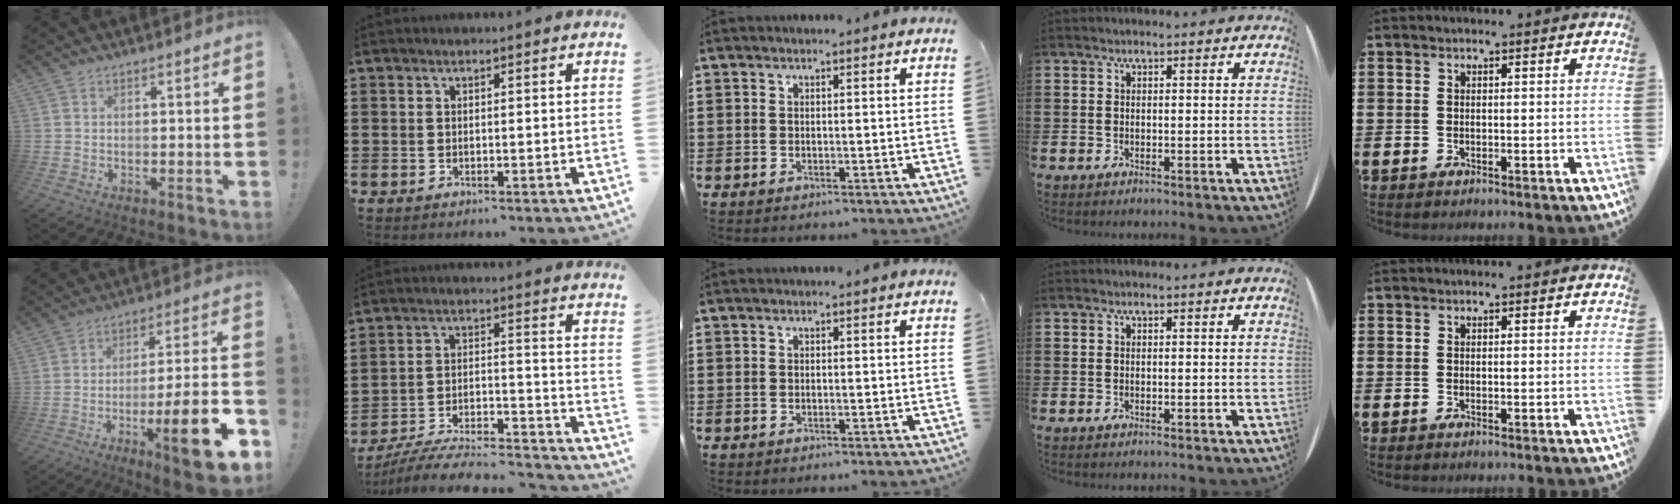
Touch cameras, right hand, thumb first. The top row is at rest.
{"thumb": {"total": 17.9, "force": [-7.9, 2.7, 15.8], "torque": [-0.227, 0.035, -0.117]}, "index": {"total": 7.1, "force": [-6.4, 1.0, 2.8], "torque": [-0.050, 0.002, -0.127]}}